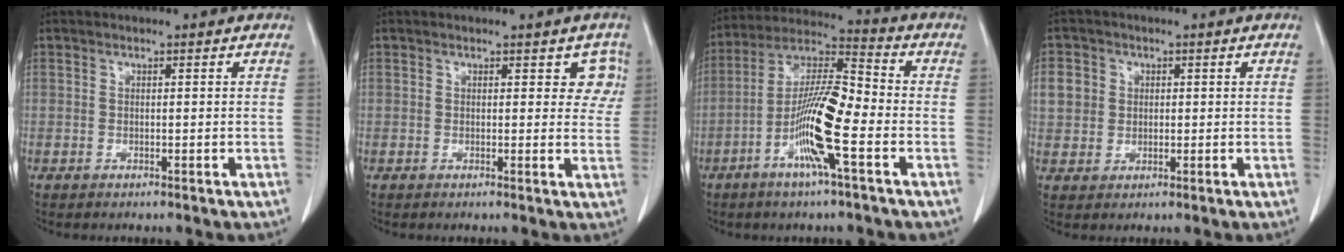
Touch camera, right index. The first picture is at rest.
{"total": 3.7, "force": [1.7, 2.1, 2.6], "torque": [-0.002, 0.002, 0.012]}
{"total": 13.0, "force": [-4.3, 1.1, 12.2], "torque": [-0.236, 0.003, -0.087]}
{"total": 4.6, "force": [1.0, 4.3, 1.2], "torque": [-0.018, 0.008, 0.021]}